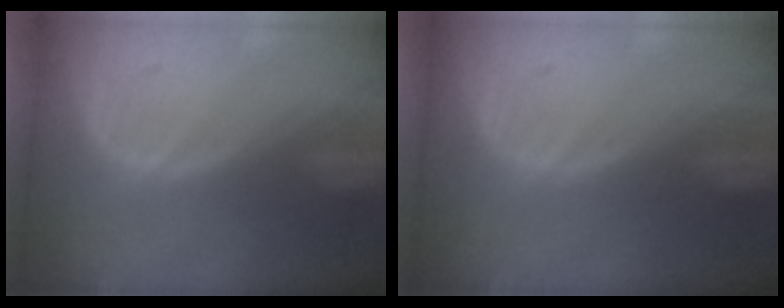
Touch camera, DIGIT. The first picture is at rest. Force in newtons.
{"total": 0.0}